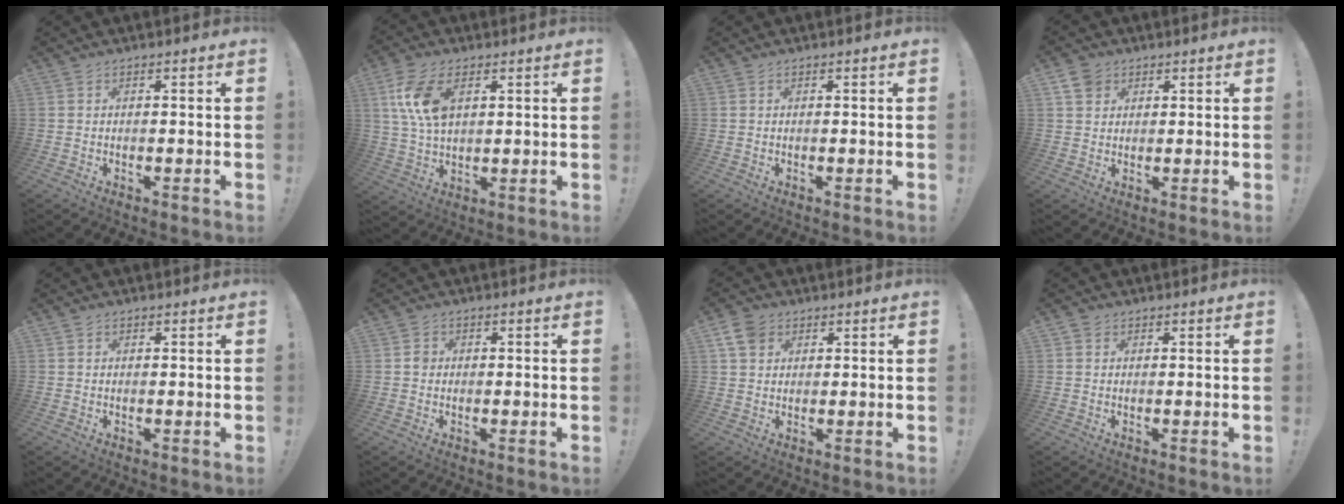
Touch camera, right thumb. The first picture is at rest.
{"total": 11.8, "force": [4.3, 6.8, 8.6], "torque": [-0.171, -0.004, 0.078]}
{"total": 0.0}
{"total": 4.9, "force": [3.0, 3.6, 1.7], "torque": [-0.022, -0.013, 0.056]}
{"total": 0.5, "force": [0.3, 0.5, 0.0], "torque": [0.004, 0.000, 0.005]}
{"total": 2.0, "force": [-0.2, 1.9, 0.7], "torque": [0.001, 0.001, -0.008]}
{"total": 6.5, "force": [3.3, 4.7, 3.0], "torque": [-0.054, -0.006, 0.066]}
{"total": 1.1, "force": [0.7, 0.8, 0.1], "torque": [0.004, -0.002, 0.012]}